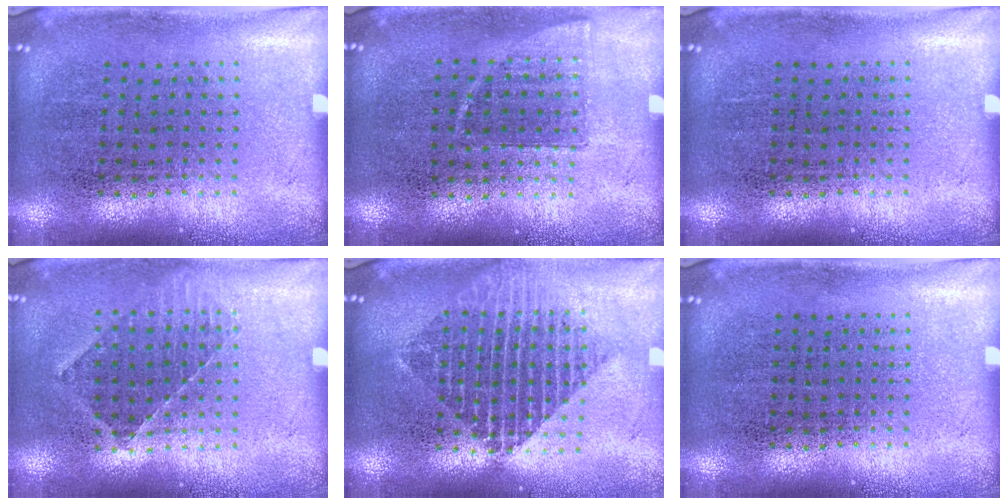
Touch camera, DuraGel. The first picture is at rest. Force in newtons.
{"total": 0.7, "press": 0.6, "slide": 0.3}
{"total": 0.0}
{"total": 1.0, "press": 0.9, "slide": 0.2}
{"total": 2.1, "press": 1.7, "slide": 1.2}
{"total": 0.0}